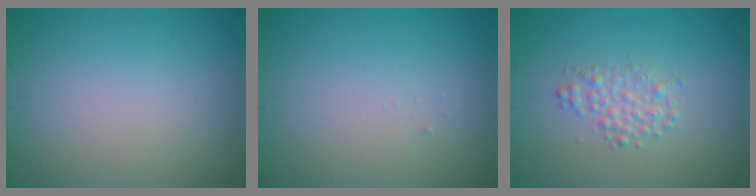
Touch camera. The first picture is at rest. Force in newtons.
{"total": 0.0}
{"total": 2.0, "press": 2.0, "slide": 0.0}